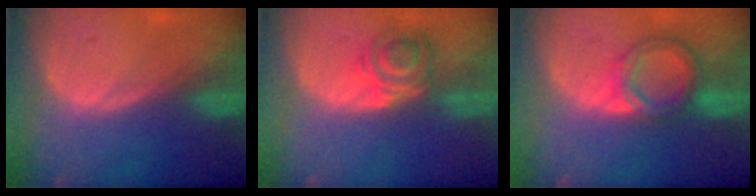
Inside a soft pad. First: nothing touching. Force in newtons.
{"total": 5.6, "press": 5.2, "slide": 2.2}
{"total": 6.8, "press": 6.2, "slide": 2.7}